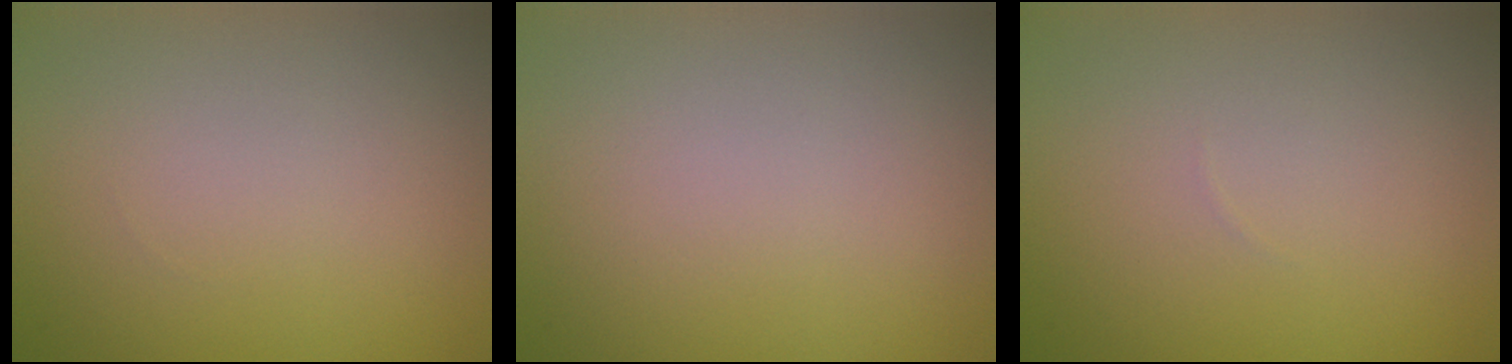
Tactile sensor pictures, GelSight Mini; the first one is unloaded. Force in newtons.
{"total": 0.0}
{"total": 0.0}